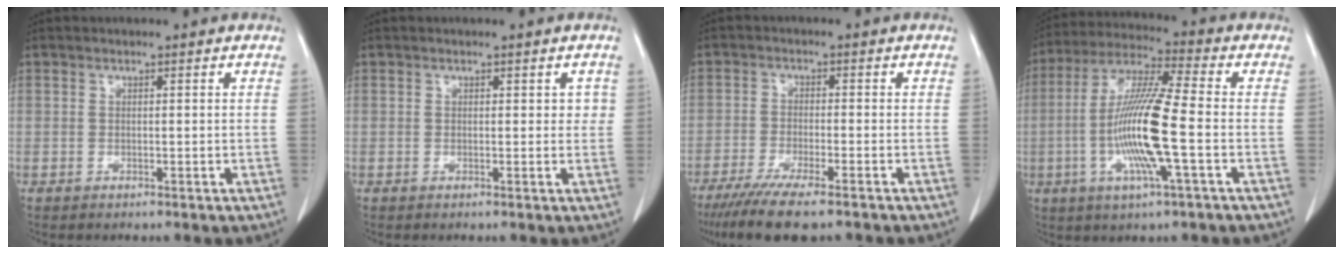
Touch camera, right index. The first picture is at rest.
{"total": 1.5, "force": [0.5, 1.1, 0.9], "torque": [-0.002, 0.007, 0.005]}
{"total": 9.7, "force": [-7.6, 0.9, 6.0], "torque": [-0.093, -0.022, -0.120]}
{"total": 13.9, "force": [-2.8, 0.3, 13.6], "torque": [-0.276, -0.007, -0.061]}